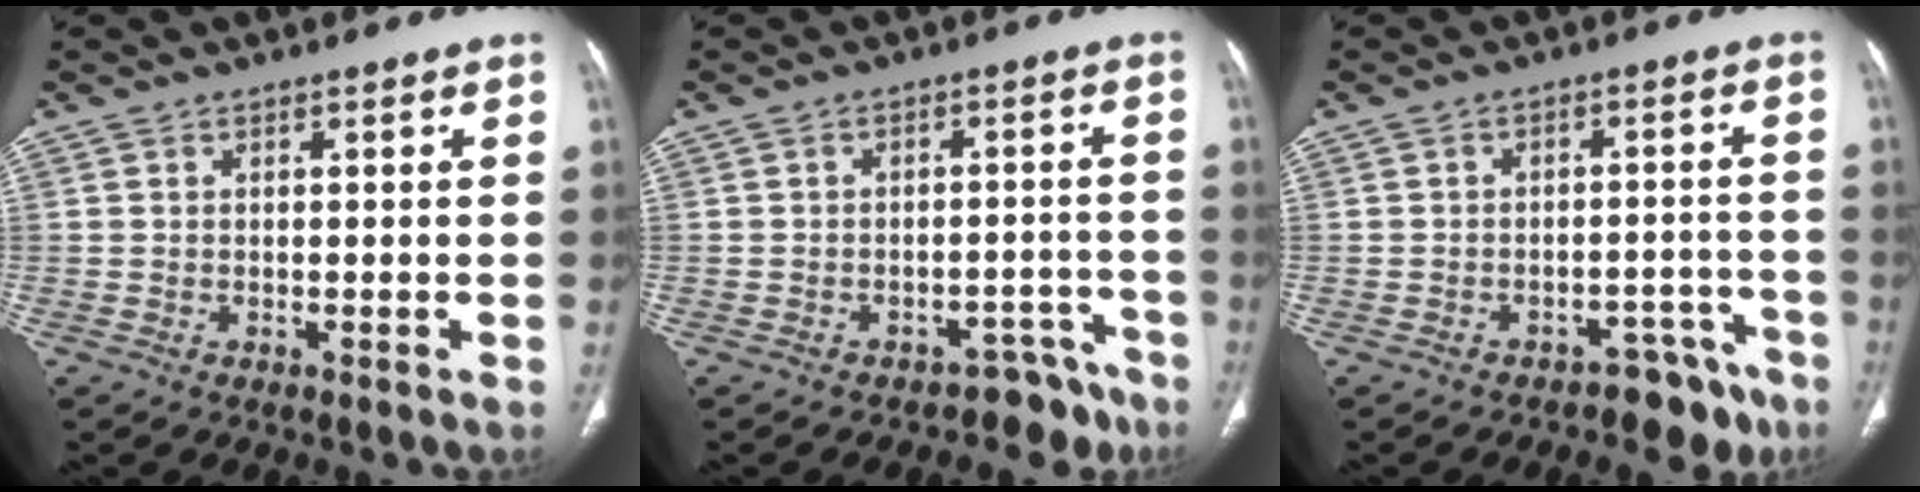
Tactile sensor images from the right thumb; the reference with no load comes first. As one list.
[{"total": 5.8, "force": [-4.7, 3.4, 0.3], "torque": [0.029, 0.070, -0.060]}, {"total": 6.8, "force": [-5.3, 3.9, 1.6], "torque": [0.011, 0.068, -0.071]}]